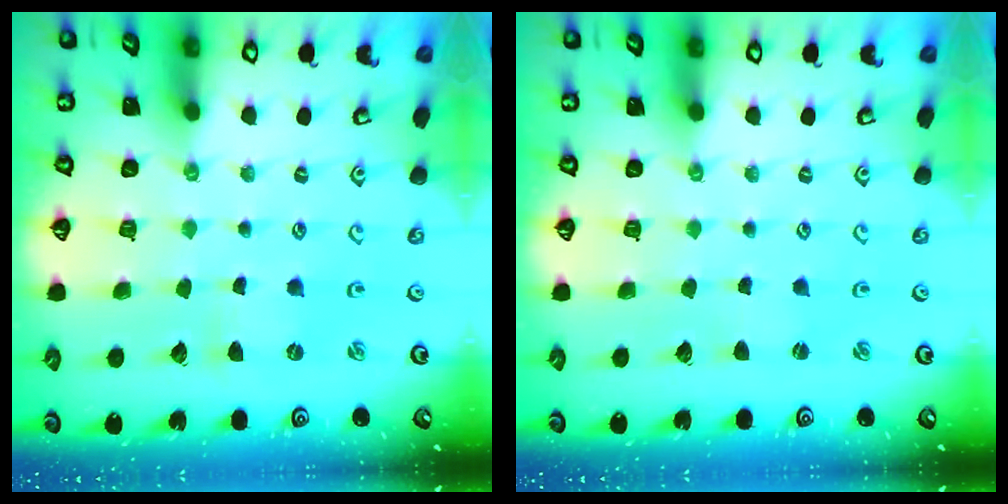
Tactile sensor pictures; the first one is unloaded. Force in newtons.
{"total": 0.9, "press": 0.9, "slide": 0.2}